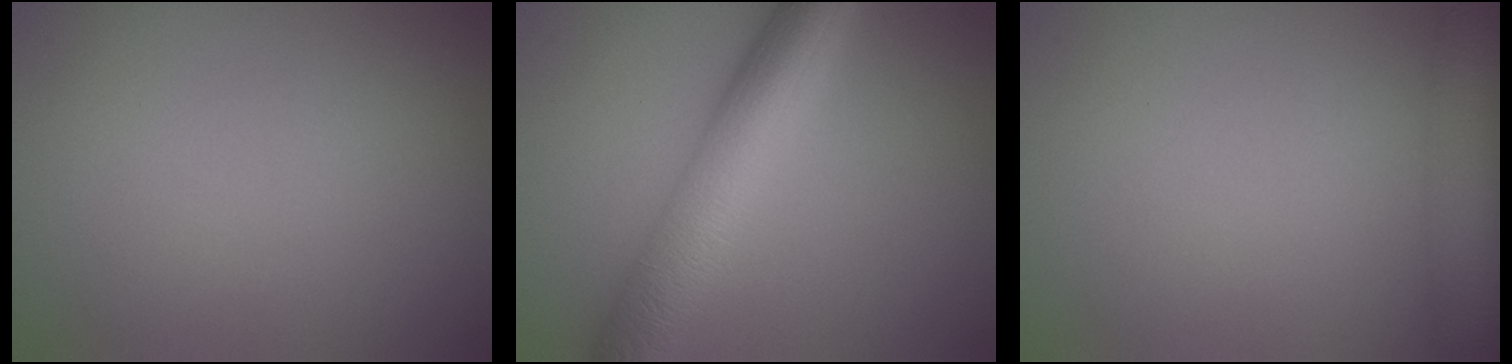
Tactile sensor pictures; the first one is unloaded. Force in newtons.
{"total": 8.1, "press": 8.1, "slide": 0.1}
{"total": 4.5, "press": 4.5, "slide": 0.3}